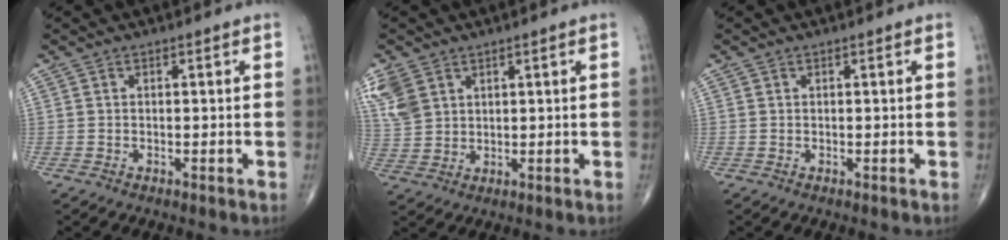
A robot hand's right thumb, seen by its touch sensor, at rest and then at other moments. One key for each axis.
{"total": 7.2, "fx": 3.8, "fy": 5.0, "fz": 3.6, "tx": -0.077, "ty": -0.004, "tz": 0.090}
{"total": 0.0}